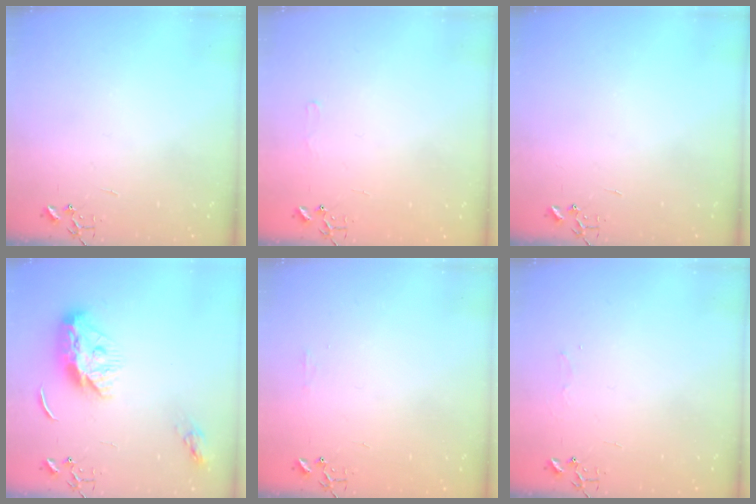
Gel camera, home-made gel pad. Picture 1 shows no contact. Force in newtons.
{"total": 6.4, "press": 6.4, "slide": 0.8}
{"total": 0.0}
{"total": 12.7, "press": 12.7, "slide": 0.3}
{"total": 4.5, "press": 4.4, "slide": 0.7}
{"total": 3.8, "press": 3.8, "slide": 0.4}